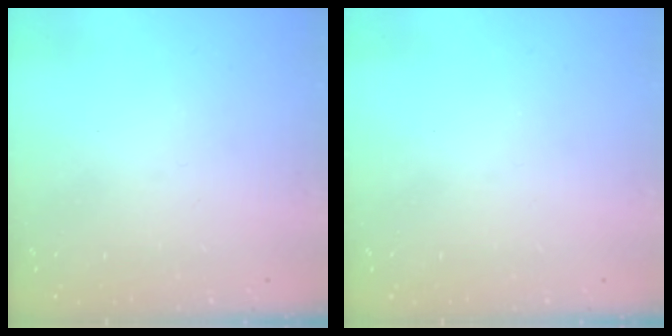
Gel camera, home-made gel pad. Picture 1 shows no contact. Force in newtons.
{"total": 0.0}